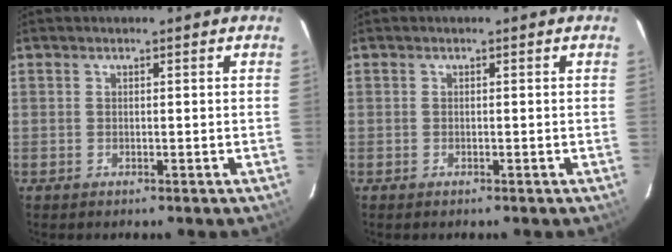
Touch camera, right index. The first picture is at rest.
{"total": 0.7, "force": [-0.5, 0.3, 0.2], "torque": [-0.008, -0.002, -0.011]}